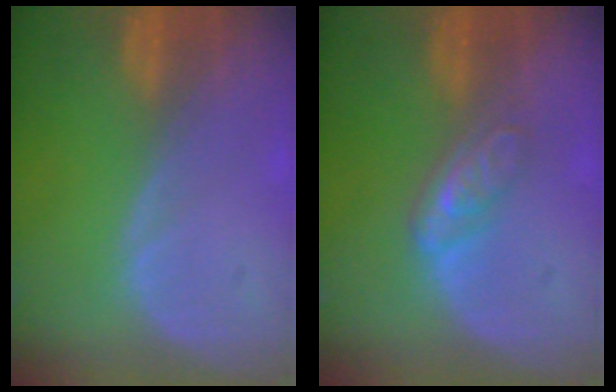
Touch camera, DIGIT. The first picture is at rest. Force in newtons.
{"total": 4.6, "press": 4.0, "slide": 2.2}